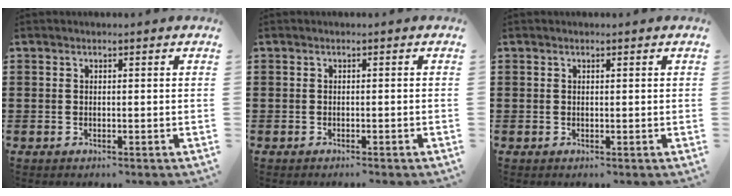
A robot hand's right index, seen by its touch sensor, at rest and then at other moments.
{"total": 0.5, "force": [-0.5, -0.1, 0.2], "torque": [-0.005, -0.003, -0.009]}
{"total": 0.0}